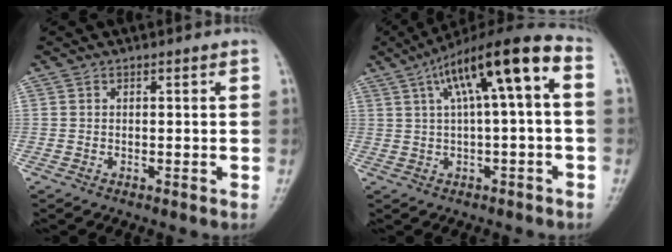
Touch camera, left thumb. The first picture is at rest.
{"total": 13.9, "force": [3.1, 3.1, 13.2], "torque": [-0.209, 0.051, 0.046]}